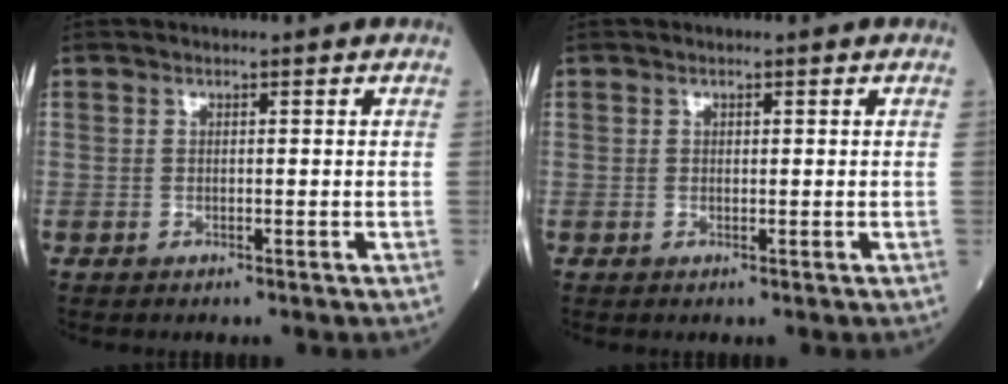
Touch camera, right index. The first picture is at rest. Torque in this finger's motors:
{"motor_torque": [0.00, -0.01, -0.05, -0.01]}